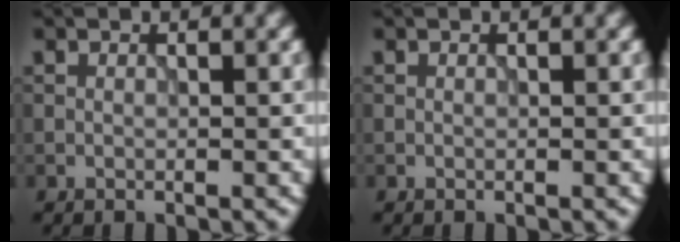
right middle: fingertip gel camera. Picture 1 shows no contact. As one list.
[{"total": 0.0}]